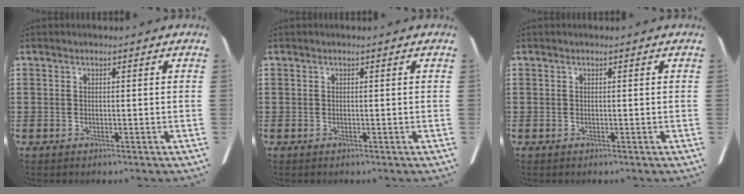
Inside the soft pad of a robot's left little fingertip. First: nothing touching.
{"total": 0.0}
{"total": 0.0}